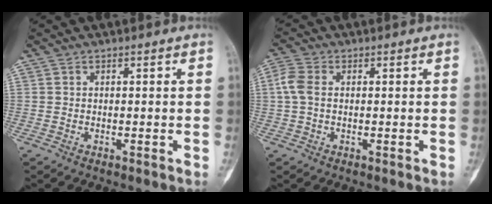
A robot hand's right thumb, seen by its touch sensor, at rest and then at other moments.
{"total": 4.4, "force": [0.4, 3.0, 3.2], "torque": [-0.085, 0.012, 0.002]}